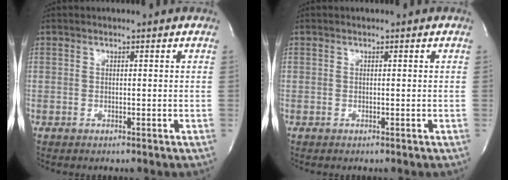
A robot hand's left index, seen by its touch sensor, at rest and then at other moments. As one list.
[{"total": 0.0}]